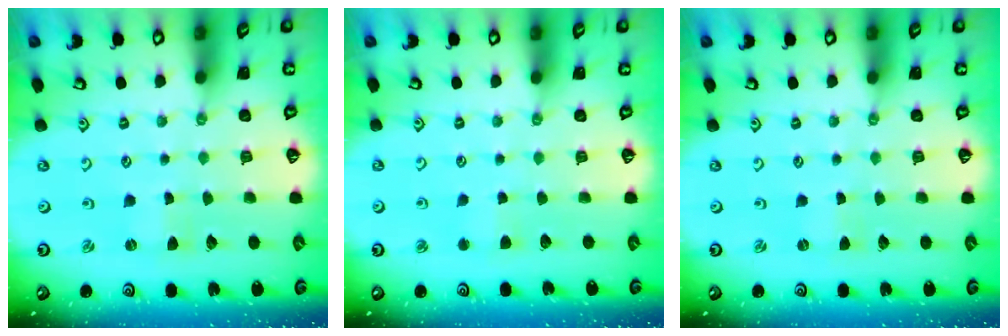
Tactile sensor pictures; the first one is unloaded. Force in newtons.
{"total": 2.6, "press": 2.6, "slide": 0.4}
{"total": 0.0}